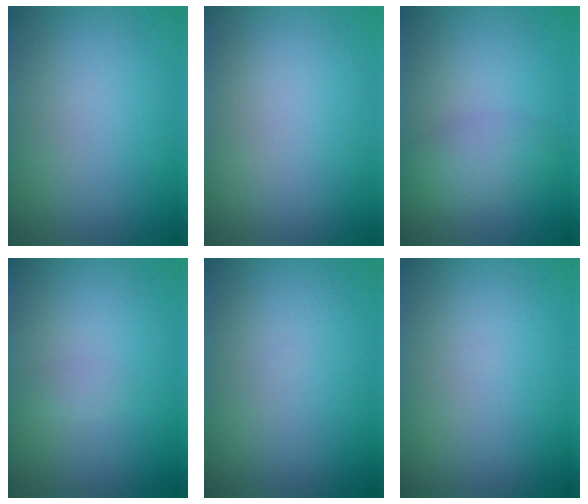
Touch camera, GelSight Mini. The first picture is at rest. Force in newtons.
{"total": 0.0}
{"total": 2.5, "press": 2.5, "slide": 0.1}
{"total": 0.7, "press": 0.7, "slide": 0.0}
{"total": 0.0}
{"total": 0.0}